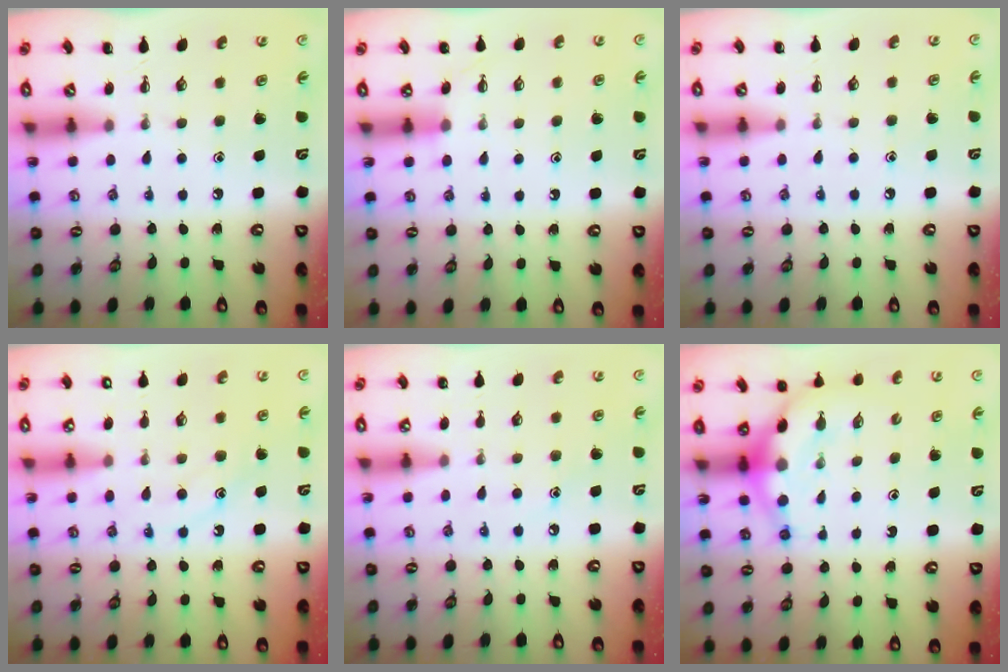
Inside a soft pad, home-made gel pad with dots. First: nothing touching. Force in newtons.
{"total": 5.0, "press": 4.8, "slide": 1.4}
{"total": 5.2, "press": 4.9, "slide": 1.6}
{"total": 12.1, "press": 12.1, "slide": 1.0}
{"total": 6.7, "press": 6.5, "slide": 1.7}
{"total": 7.4, "press": 7.3, "slide": 1.4}